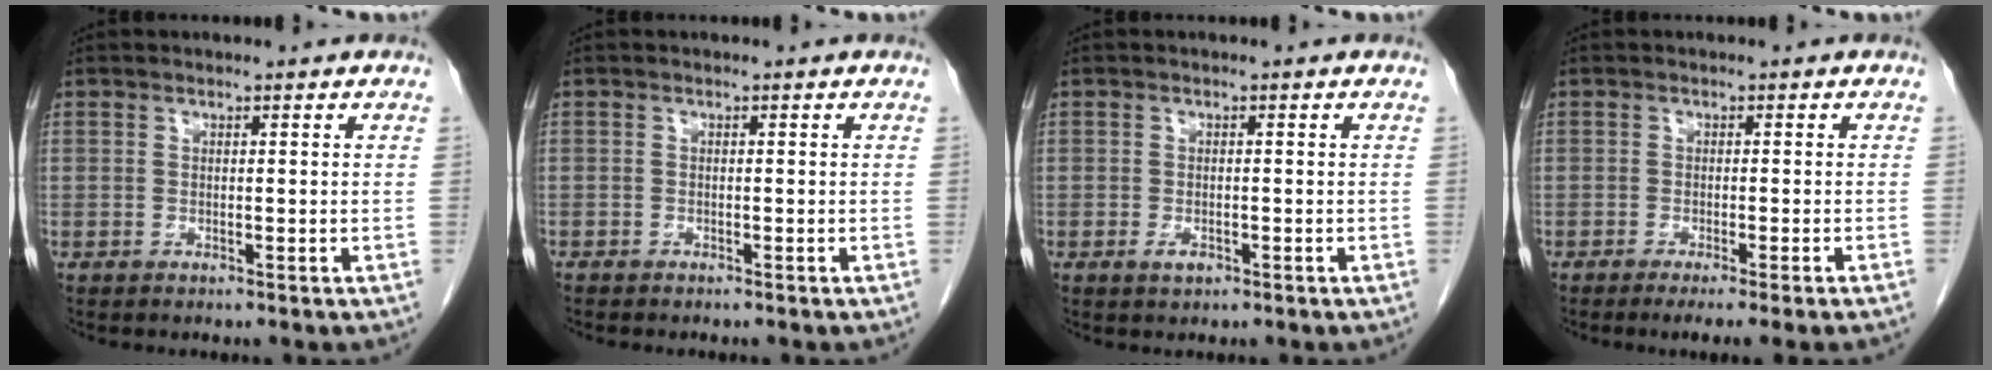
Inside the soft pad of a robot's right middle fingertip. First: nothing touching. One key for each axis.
{"total": 0.7, "fx": -0.7, "fy": 0.3, "fz": 0.1, "tx": -0.009, "ty": 0.001, "tz": -0.014}
{"total": 1.5, "fx": -0.7, "fy": 0.7, "fz": 1.1, "tx": -0.021, "ty": -0.001, "tz": -0.009}
{"total": 5.3, "fx": -3.9, "fy": -1.1, "fz": 3.3, "tx": -0.031, "ty": -0.011, "tz": -0.057}